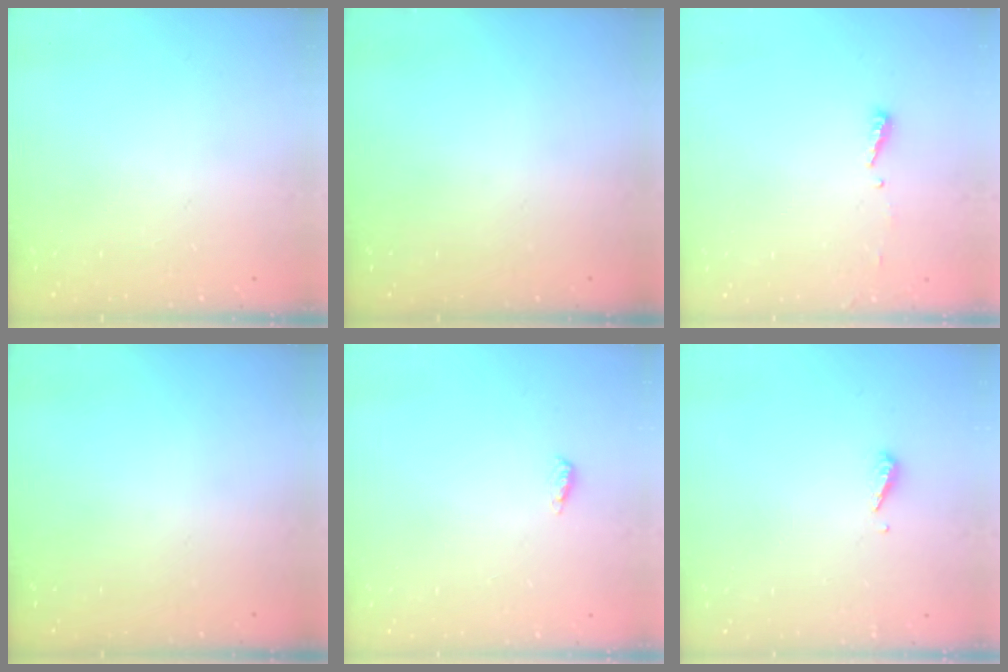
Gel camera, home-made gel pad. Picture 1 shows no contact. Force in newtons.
{"total": 0.0}
{"total": 3.9, "press": 3.9, "slide": 0.4}
{"total": 0.0}
{"total": 3.8, "press": 3.6, "slide": 1.2}
{"total": 3.1, "press": 3.1, "slide": 0.2}